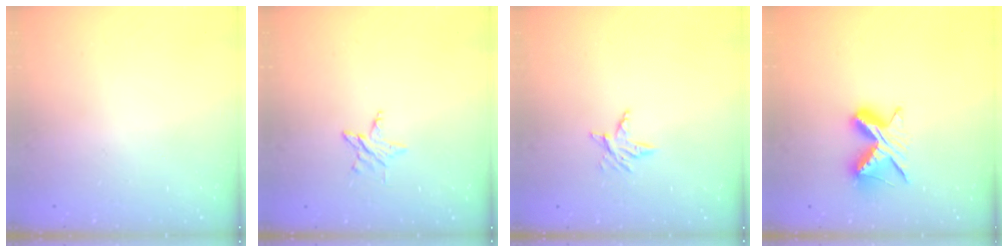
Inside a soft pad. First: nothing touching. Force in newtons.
{"total": 2.8, "press": 2.7, "slide": 0.3}
{"total": 3.6, "press": 3.5, "slide": 0.5}
{"total": 9.0, "press": 9.0, "slide": 0.9}